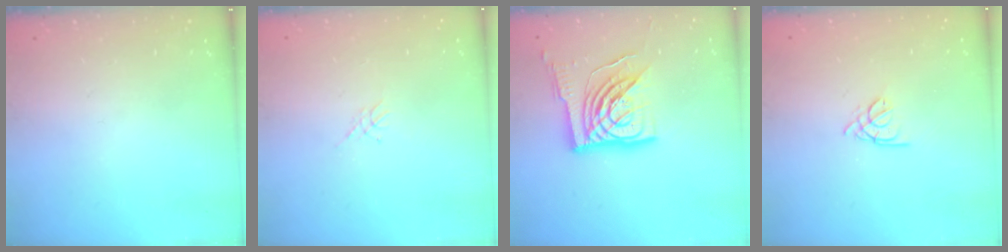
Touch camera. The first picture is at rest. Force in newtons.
{"total": 1.1, "press": 1.1, "slide": 0.3}
{"total": 15.5, "press": 15.4, "slide": 1.8}
{"total": 1.8, "press": 1.7, "slide": 0.5}